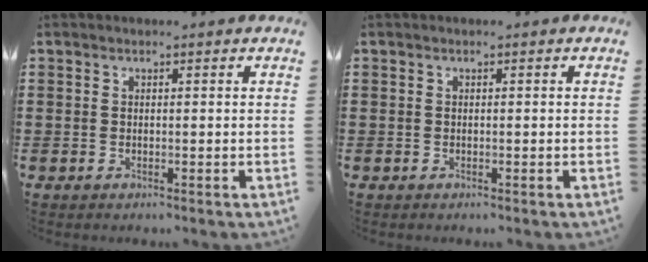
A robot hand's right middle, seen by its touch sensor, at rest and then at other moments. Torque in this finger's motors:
{"motor_torque": [0.00, -0.08, 0.05, -0.01]}